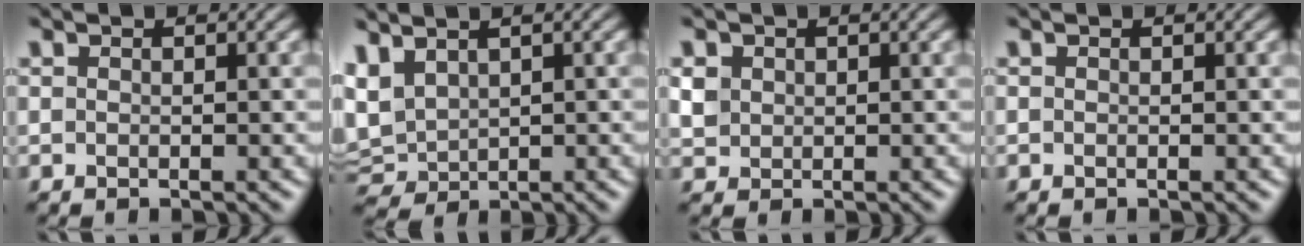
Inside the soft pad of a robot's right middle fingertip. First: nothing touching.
{"total": 3.5, "force": [1.2, 2.5, 2.0], "torque": [-0.054, 0.005, 0.027]}
{"total": 1.9, "force": [0.5, 1.7, 0.6], "torque": [-0.016, -0.001, 0.013]}
{"total": 0.0}